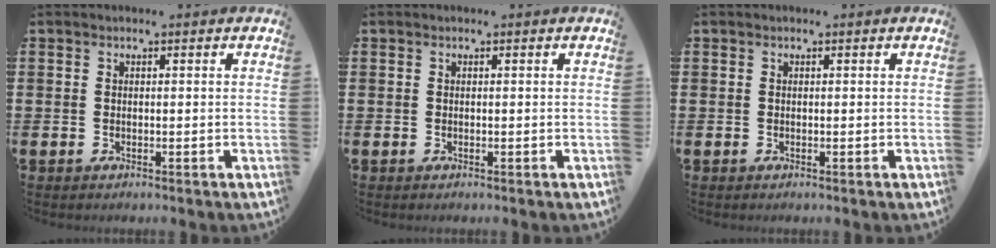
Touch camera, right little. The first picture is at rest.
{"total": 0.0}
{"total": 0.0}